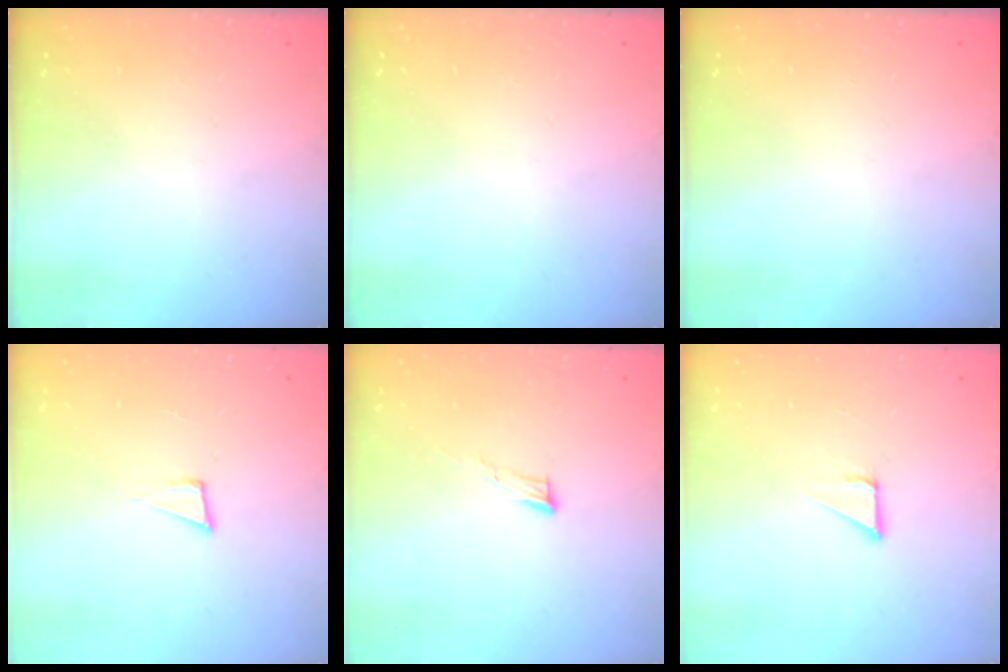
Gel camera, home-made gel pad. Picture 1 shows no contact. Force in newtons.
{"total": 0.0}
{"total": 0.0}
{"total": 3.9, "press": 2.4, "slide": 3.1}
{"total": 5.7, "press": 5.7, "slide": 0.3}
{"total": 2.1, "press": 2.1, "slide": 0.0}